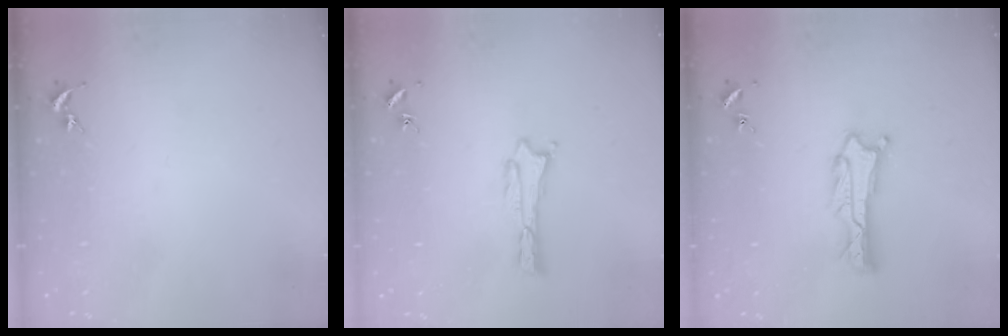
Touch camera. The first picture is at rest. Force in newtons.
{"total": 0.7, "press": 0.7, "slide": 0.1}
{"total": 1.2, "press": 1.2, "slide": 0.1}